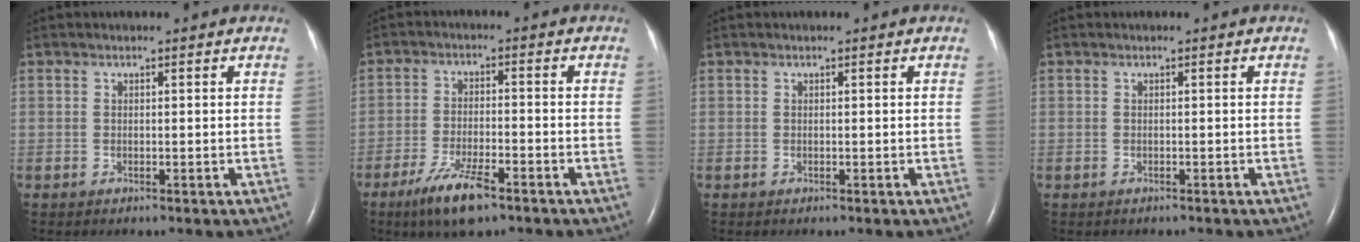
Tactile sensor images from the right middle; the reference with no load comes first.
{"total": 7.7, "force": [-5.0, 1.5, 5.6], "torque": [-0.116, -0.013, -0.088]}
{"total": 0.0}
{"total": 1.0, "force": [-0.8, 0.5, 0.2], "torque": [-0.012, 0.000, -0.009]}